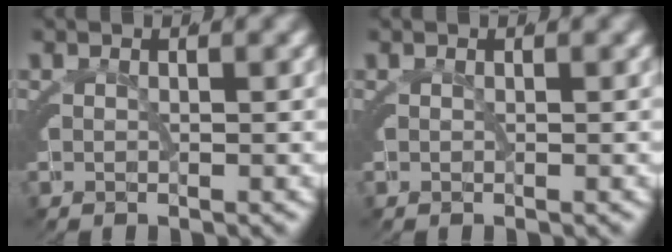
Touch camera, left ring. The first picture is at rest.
{"total": 0.0}